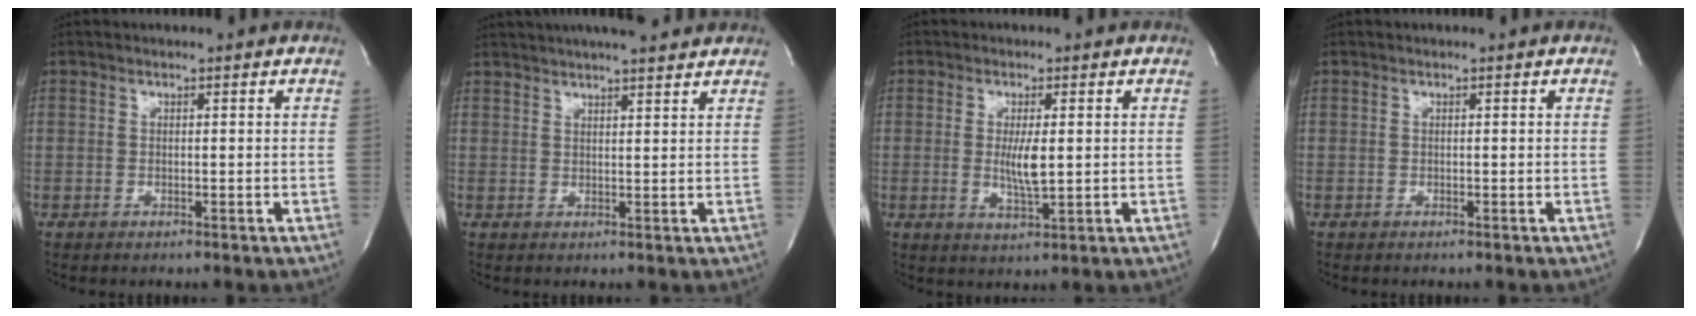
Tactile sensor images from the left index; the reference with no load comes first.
{"total": 12.4, "force": [10.9, 1.6, 5.7], "torque": [-0.091, 0.033, 0.150]}
{"total": 4.5, "force": [0.2, 0.8, 4.4], "torque": [-0.084, -0.007, 0.006]}
{"total": 0.0}